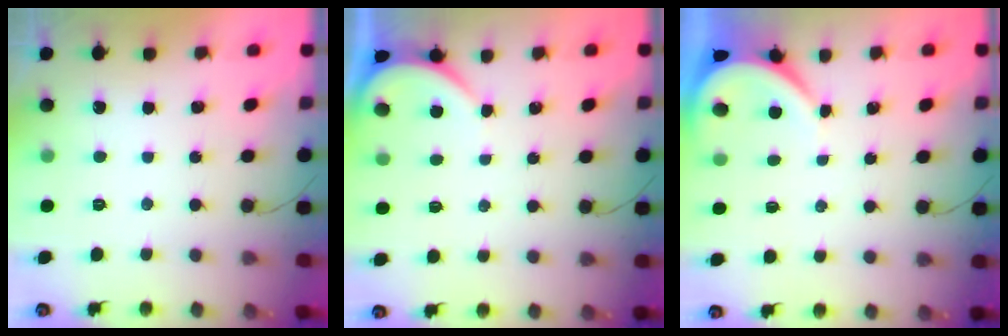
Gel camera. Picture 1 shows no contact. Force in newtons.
{"total": 2.4, "press": 2.4, "slide": 0.2}
{"total": 3.5, "press": 3.5, "slide": 0.5}